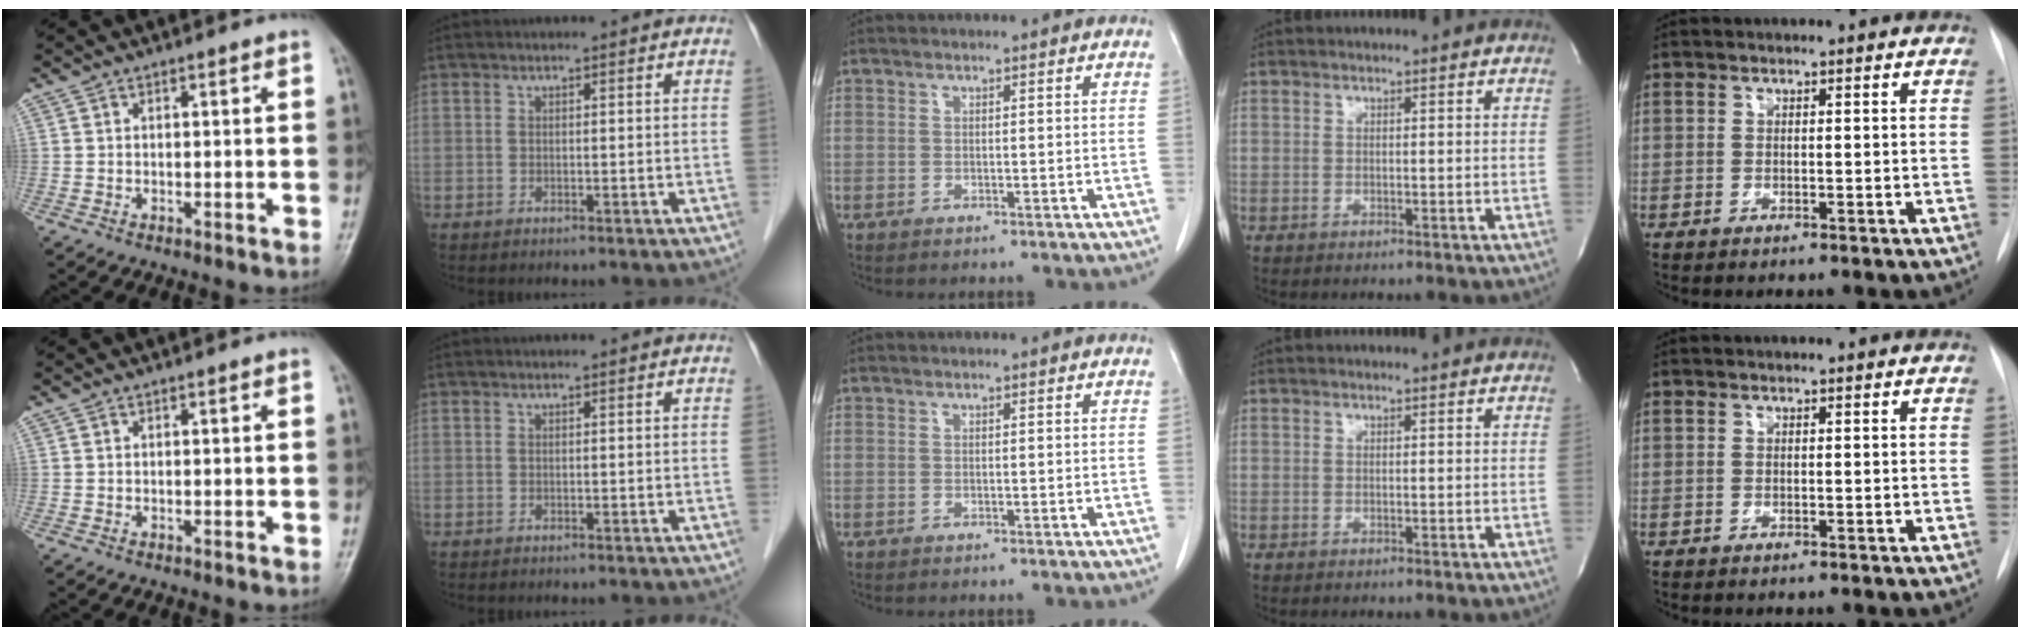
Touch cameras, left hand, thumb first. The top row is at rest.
{}